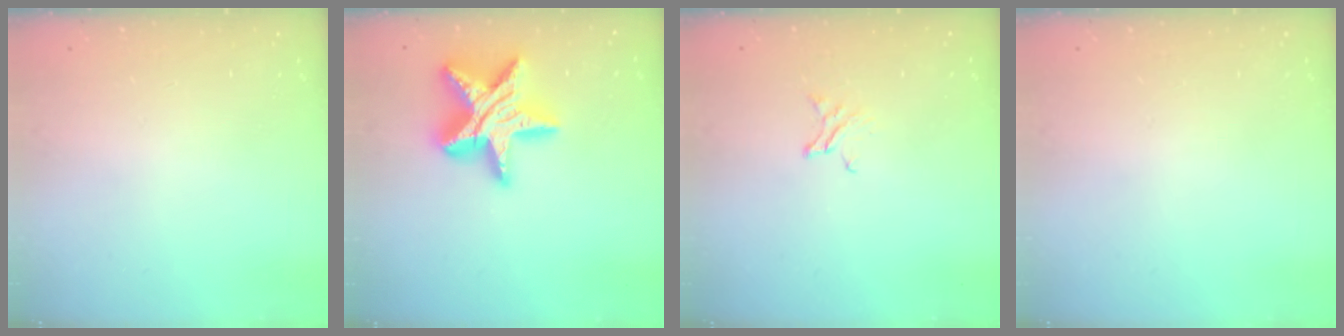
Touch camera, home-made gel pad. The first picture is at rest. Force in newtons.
{"total": 21.2, "press": 21.2, "slide": 1.6}
{"total": 2.0, "press": 2.0, "slide": 0.1}
{"total": 0.0}